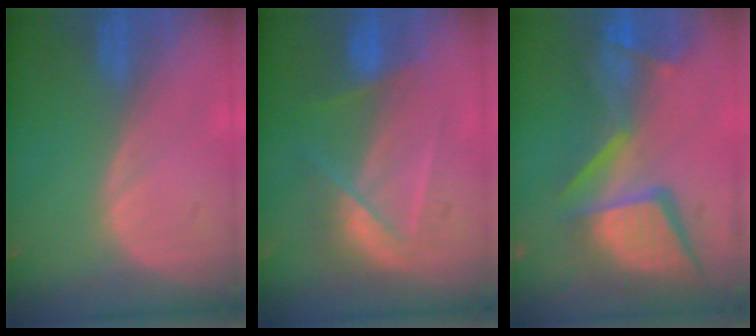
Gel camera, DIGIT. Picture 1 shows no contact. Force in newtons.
{"total": 7.3, "press": 6.4, "slide": 3.5}
{"total": 13.8, "press": 11.3, "slide": 8.0}